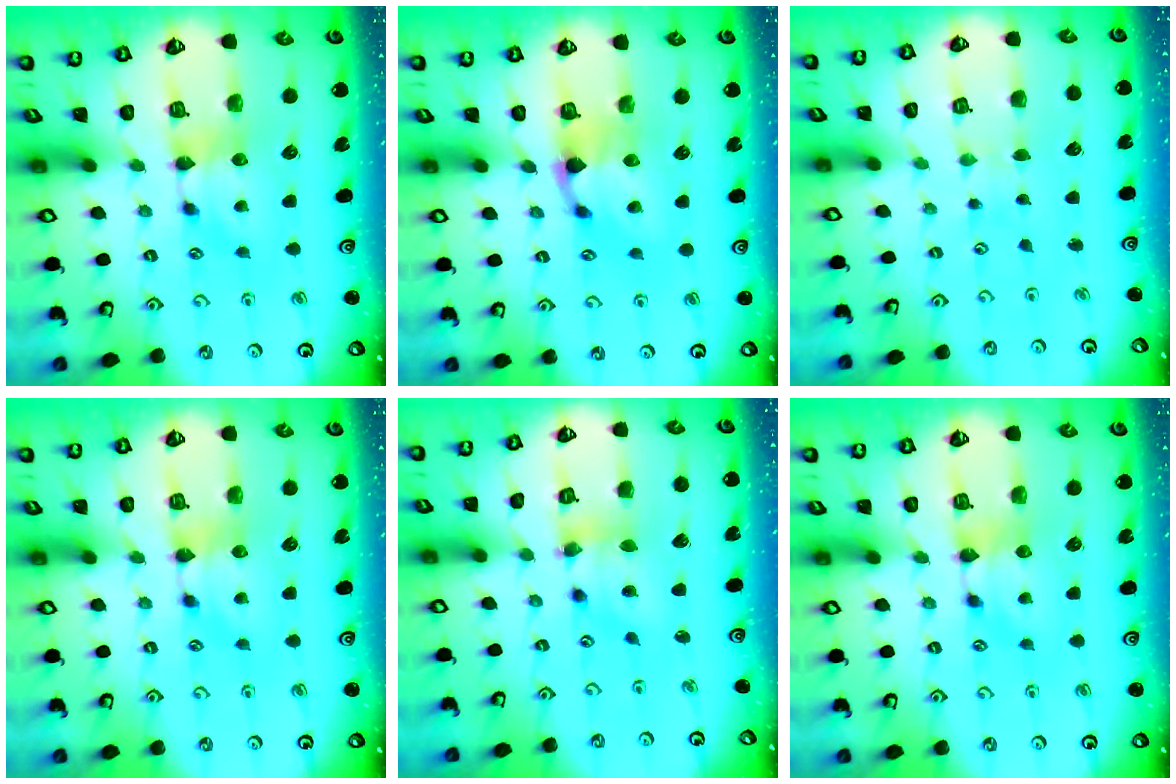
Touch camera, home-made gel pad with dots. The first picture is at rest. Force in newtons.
{"total": 1.4, "press": 0.7, "slide": 1.1}
{"total": 4.8, "press": 4.8, "slide": 0.1}
{"total": 0.0}
{"total": 5.5, "press": 5.1, "slide": 2.1}
{"total": 0.0}